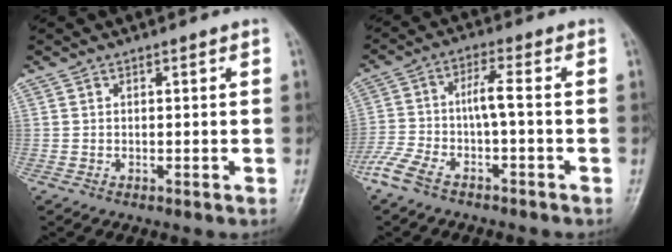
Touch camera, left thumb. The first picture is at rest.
{"total": 8.4, "force": [-3.9, 1.4, 7.3], "torque": [-0.174, 0.026, -0.076]}